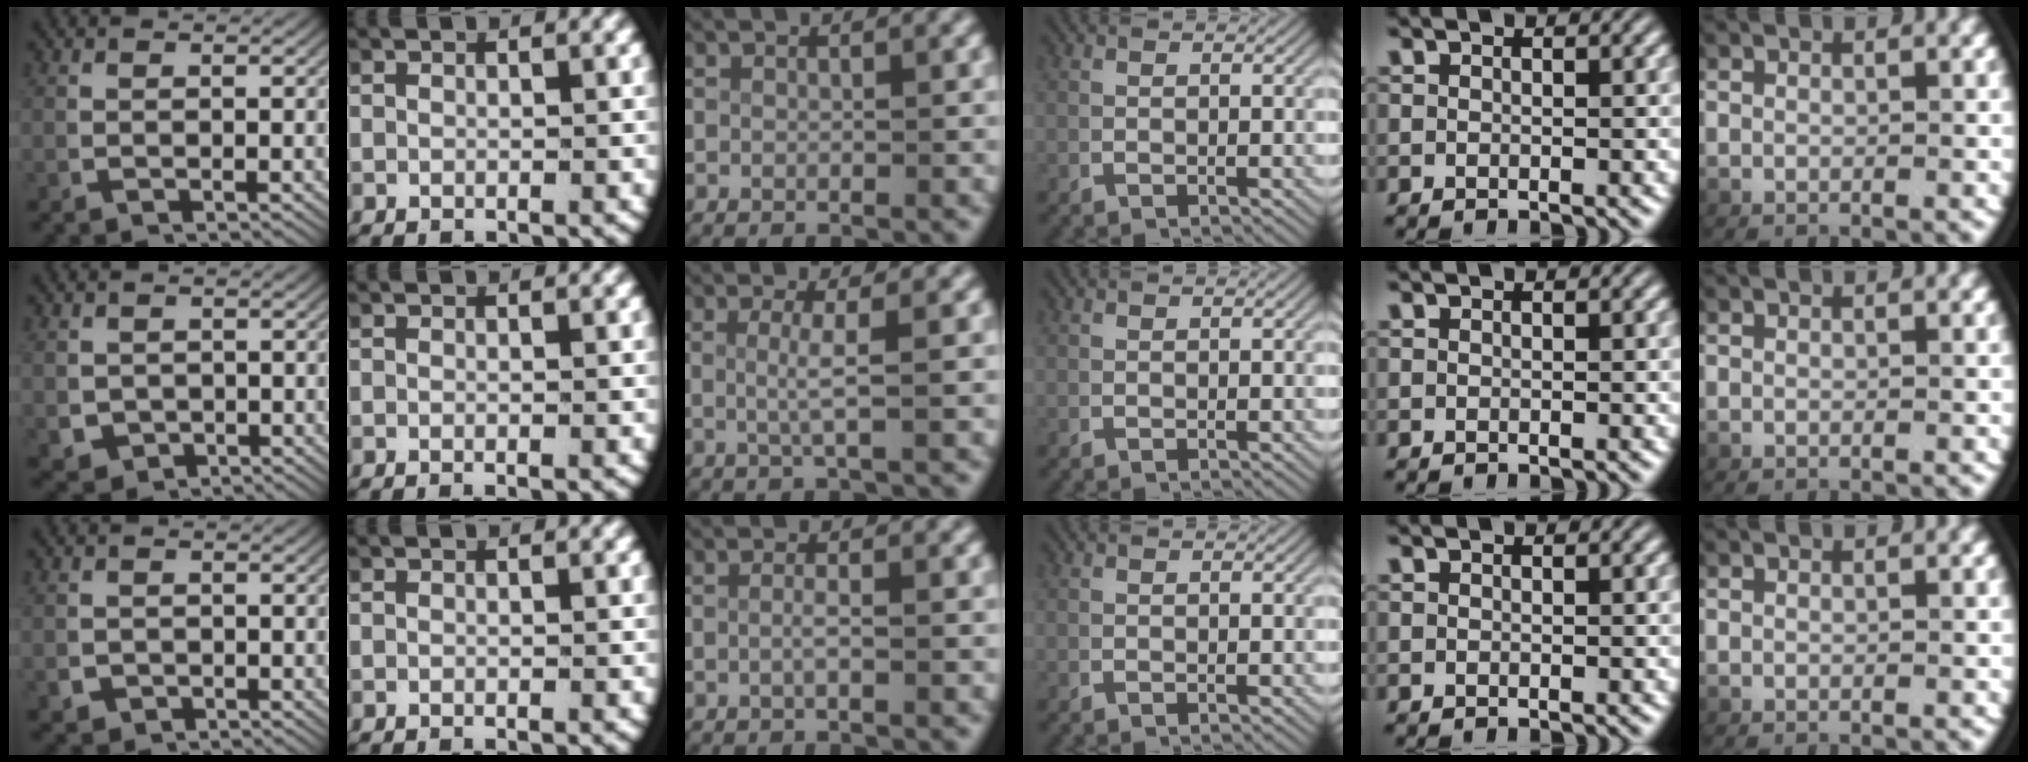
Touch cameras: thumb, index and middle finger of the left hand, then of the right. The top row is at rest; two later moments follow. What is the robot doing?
{"motion": "lift_and_place", "object": "paper towel"}